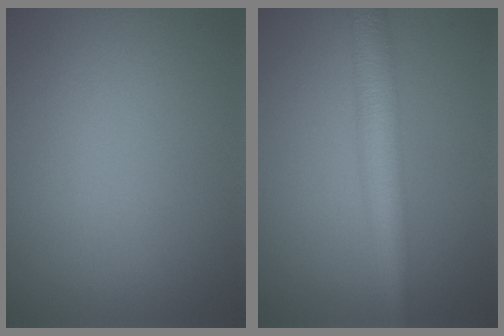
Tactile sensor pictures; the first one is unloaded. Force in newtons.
{"total": 5.2, "press": 5.2, "slide": 0.2}